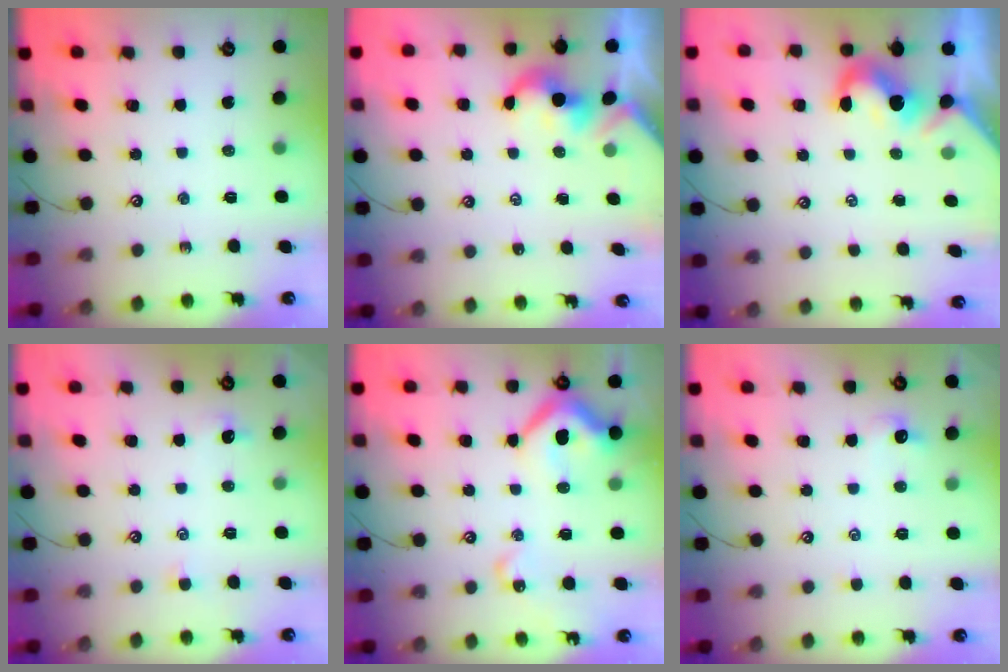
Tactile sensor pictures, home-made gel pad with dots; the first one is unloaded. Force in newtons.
{"total": 2.0, "press": 2.0, "slide": 0.4}
{"total": 1.8, "press": 1.7, "slide": 0.6}
{"total": 0.6, "press": 0.2, "slide": 0.6}
{"total": 13.7, "press": 13.6, "slide": 1.6}
{"total": 1.7, "press": 1.6, "slide": 0.5}